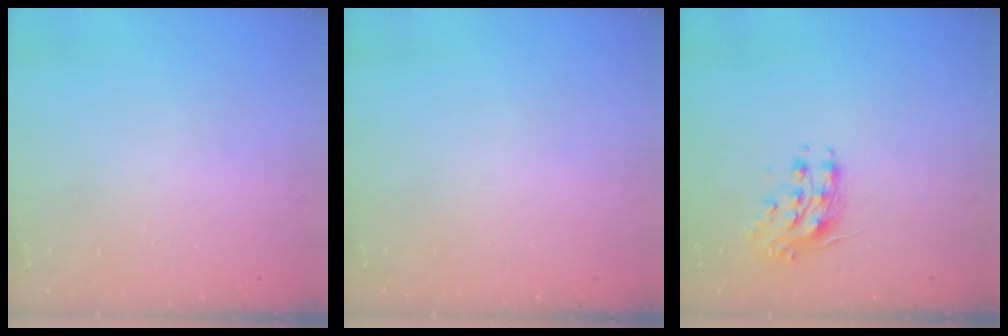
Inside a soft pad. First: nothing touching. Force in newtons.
{"total": 0.0}
{"total": 8.8, "press": 8.8, "slide": 0.4}